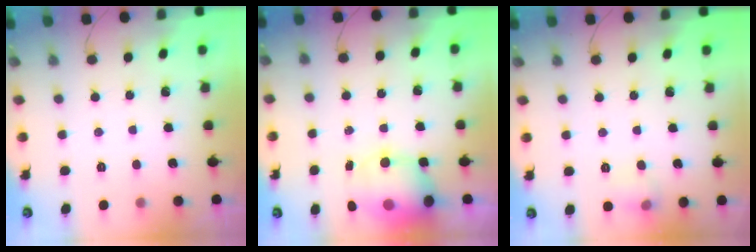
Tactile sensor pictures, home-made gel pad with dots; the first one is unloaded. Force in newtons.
{"total": 11.6, "press": 11.1, "slide": 3.1}
{"total": 6.3, "press": 6.1, "slide": 1.4}